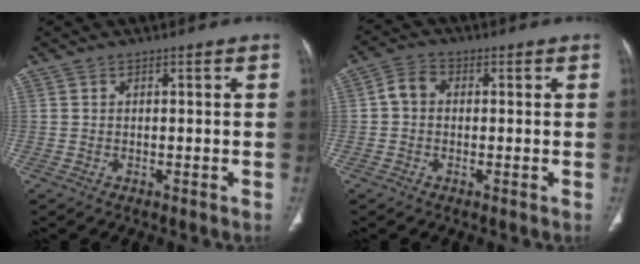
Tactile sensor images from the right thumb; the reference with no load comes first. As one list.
[{"total": 4.1, "force": [0.1, 3.3, 2.4], "torque": [-0.037, 0.014, -0.008]}]